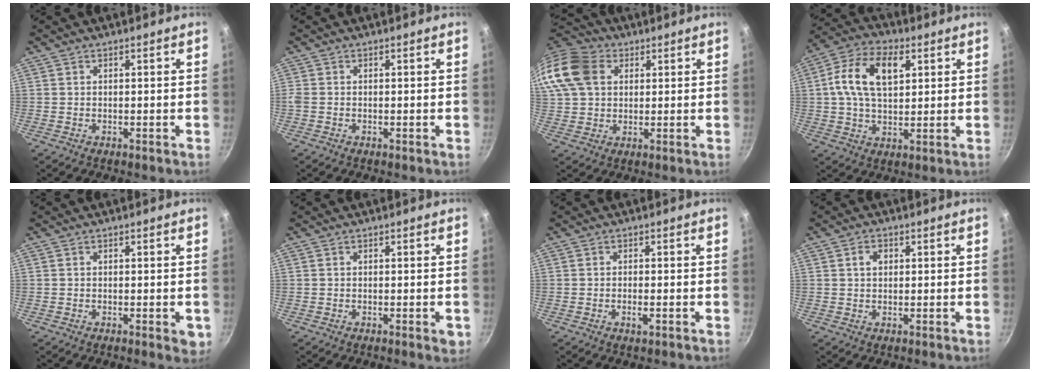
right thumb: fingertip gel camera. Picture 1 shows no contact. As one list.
[{"total": 0.8, "force": [-0.2, 0.6, 0.4], "torque": [-0.010, 0.001, -0.006]}, {"total": 18.3, "force": [5.7, 14.0, 10.2], "torque": [-0.235, 0.029, 0.096]}, {"total": 12.8, "force": [3.3, 7.6, 9.7], "torque": [-0.165, 0.010, 0.048]}, {"total": 3.0, "force": [-1.0, 1.0, 2.6], "torque": [-0.029, -0.005, -0.015]}, {"total": 2.0, "force": [-0.8, 0.6, 1.8], "torque": [-0.023, -0.003, -0.013]}, {"total": 1.9, "force": [-0.7, 0.5, 1.6], "torque": [-0.036, 0.000, -0.015]}, {"total": 2.5, "force": [0.6, 1.9, 1.5], "torque": [-0.014, 0.003, 0.009]}]